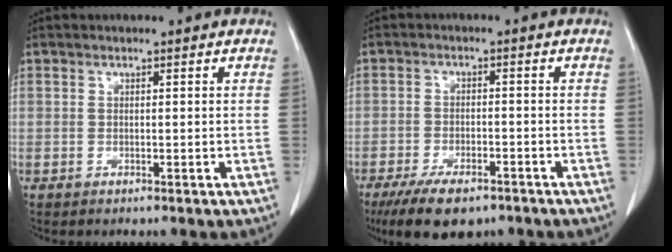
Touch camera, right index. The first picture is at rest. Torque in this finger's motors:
{"motor_torque": [-0.03, -0.22, -0.03, -0.04]}